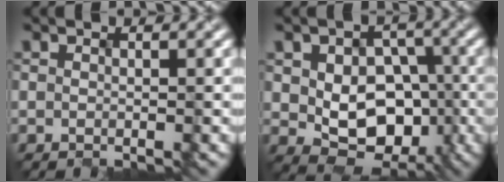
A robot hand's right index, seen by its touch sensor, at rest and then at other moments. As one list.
[{"total": 8.0, "force": [-1.1, 5.8, 5.4], "torque": [-0.076, -0.007, -0.008]}]